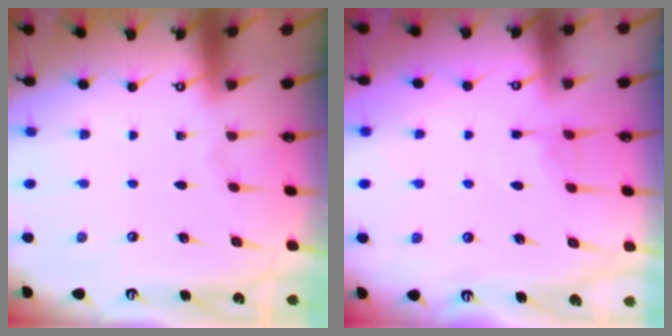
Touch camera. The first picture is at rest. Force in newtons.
{"total": 3.9, "press": 3.8, "slide": 0.5}